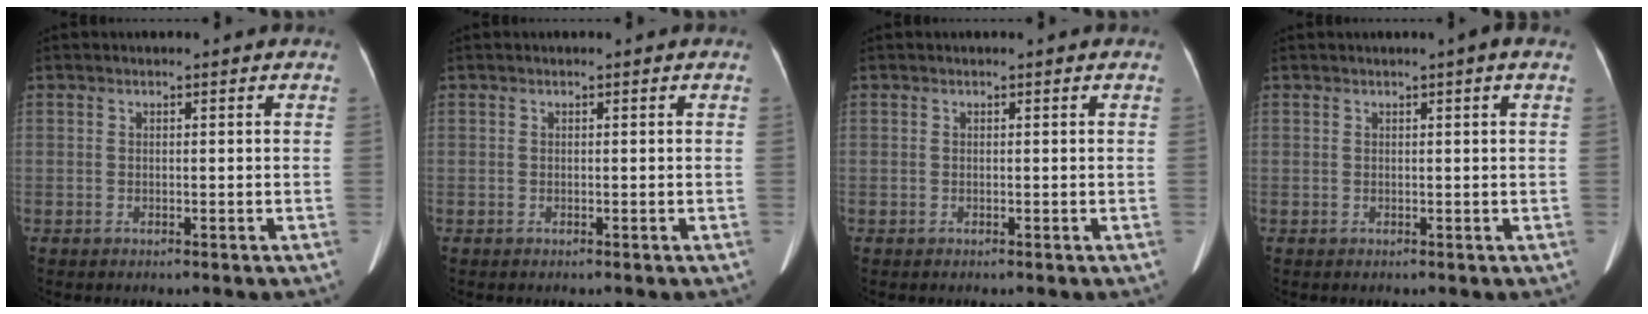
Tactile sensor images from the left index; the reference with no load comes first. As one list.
[{"total": 0.0}, {"total": 0.0}, {"total": 1.3, "force": [0.7, -0.3, 1.1], "torque": [-0.019, 0.001, 0.010]}]